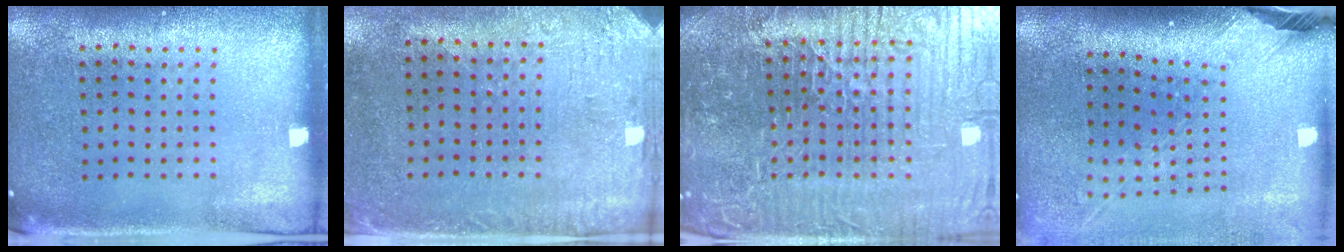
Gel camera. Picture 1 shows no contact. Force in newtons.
{"total": 3.2, "press": 2.5, "slide": 2.0}
{"total": 7.1, "press": 6.5, "slide": 2.9}
{"total": 2.6, "press": 1.8, "slide": 1.8}